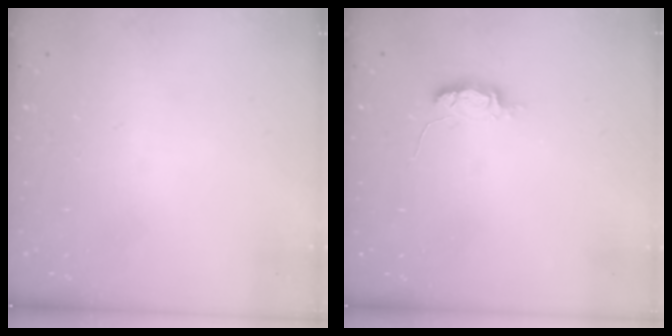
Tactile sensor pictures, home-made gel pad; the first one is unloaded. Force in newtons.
{"total": 4.7, "press": 4.7, "slide": 0.4}